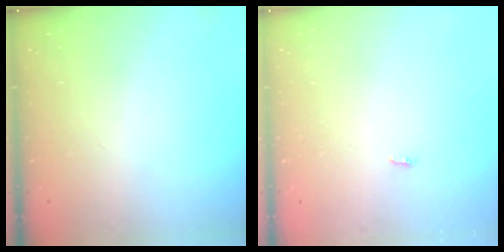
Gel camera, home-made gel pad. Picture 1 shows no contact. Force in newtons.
{"total": 2.8, "press": 1.8, "slide": 2.2}